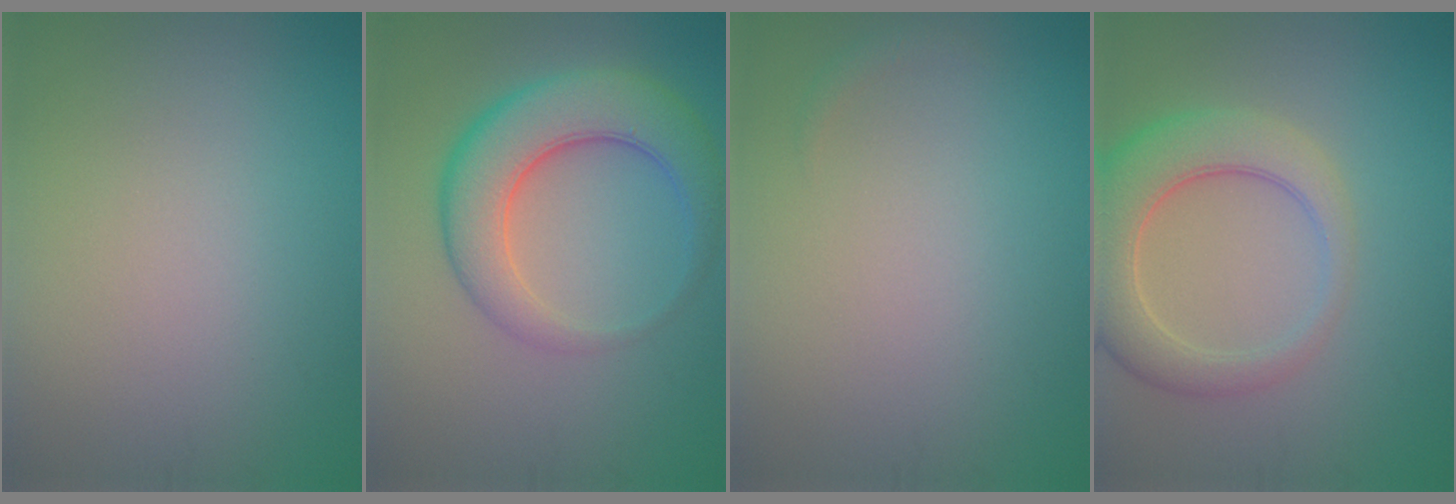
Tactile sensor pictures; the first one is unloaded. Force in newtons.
{"total": 7.0, "press": 7.0, "slide": 0.3}
{"total": 0.6, "press": 0.6, "slide": 0.1}
{"total": 6.1, "press": 6.1, "slide": 0.5}